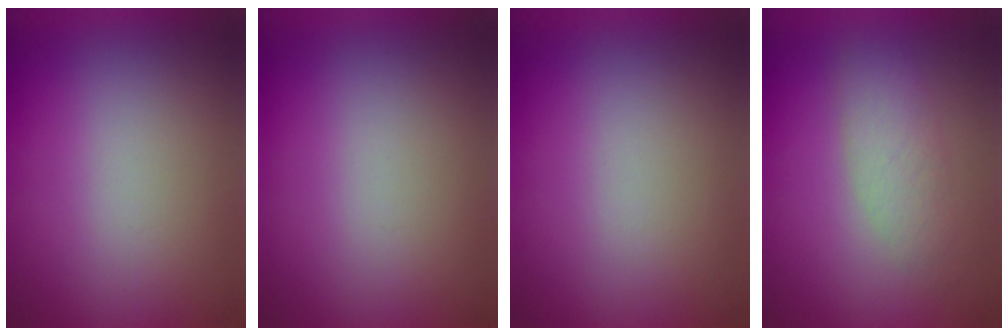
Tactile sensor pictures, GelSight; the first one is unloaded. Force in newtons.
{"total": 0.0}
{"total": 0.0}
{"total": 2.9}